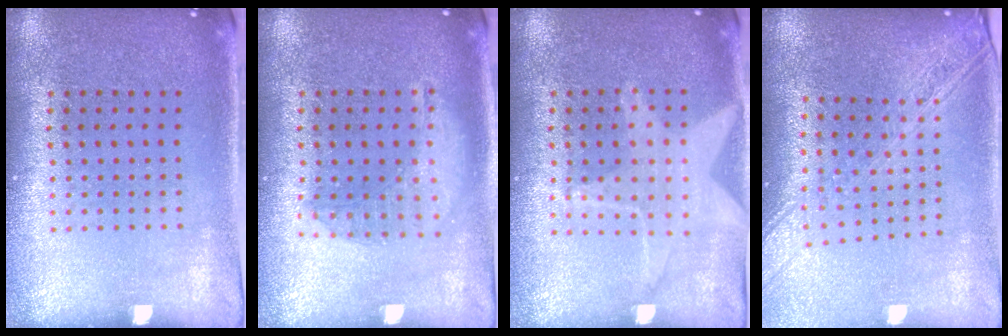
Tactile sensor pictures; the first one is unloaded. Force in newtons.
{"total": 1.4, "press": 1.3, "slide": 0.3}
{"total": 1.4, "press": 1.4, "slide": 0.3}
{"total": 2.2, "press": 1.9, "slide": 1.2}